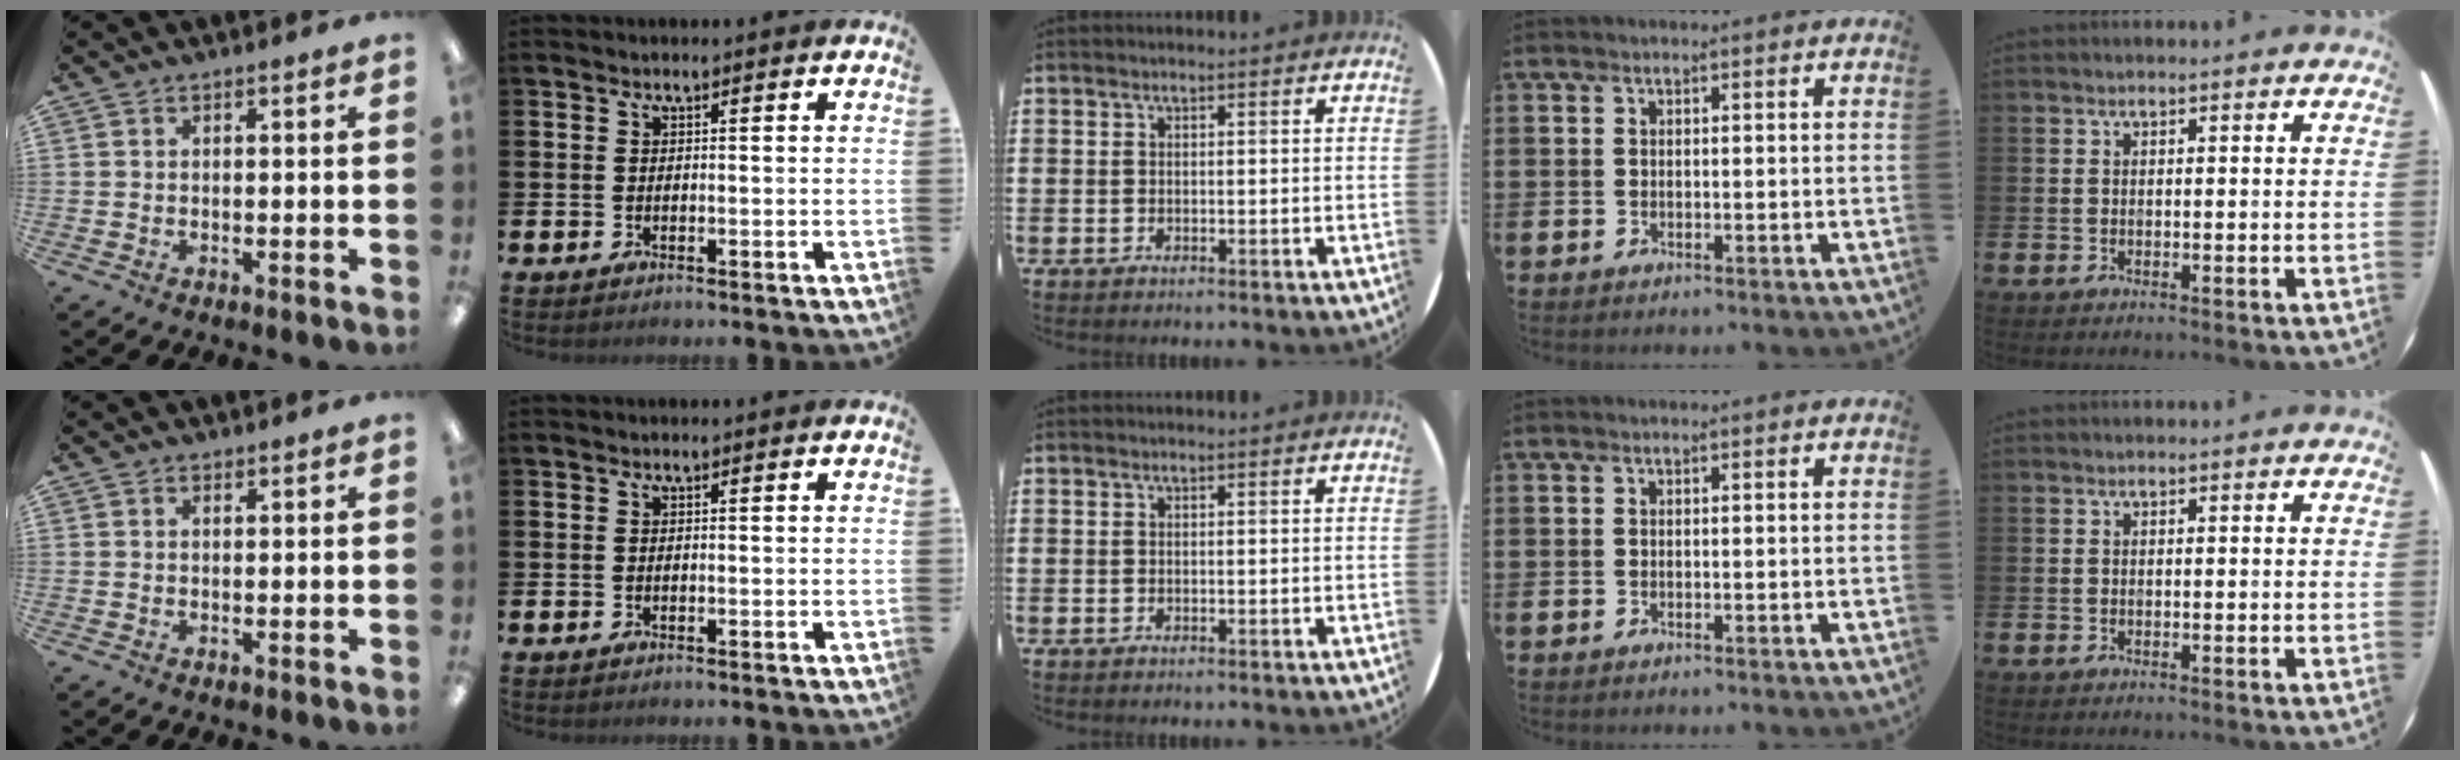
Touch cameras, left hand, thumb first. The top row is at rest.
{"thumb": {"total": 0.7, "force": [0.5, 0.3, 0.4], "torque": [0.001, -0.004, 0.008]}}